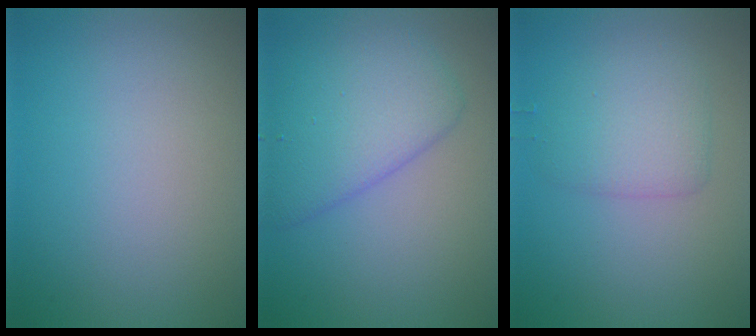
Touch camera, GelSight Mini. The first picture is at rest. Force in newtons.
{"total": 5.3, "press": 5.3, "slide": 0.1}
{"total": 2.9, "press": 2.9, "slide": 0.0}